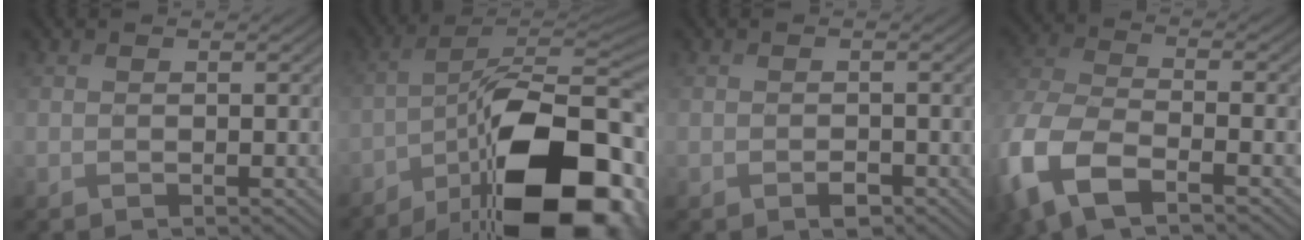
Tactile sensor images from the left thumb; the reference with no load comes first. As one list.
[{"total": 19.1, "force": [-10.1, 7.6, 14.4], "torque": [-0.206, -0.001, -0.162]}, {"total": 1.5, "force": [-0.9, 0.8, 0.9], "torque": [-0.016, -0.002, -0.015]}, {"total": 11.0, "force": [-5.4, 5.1, 8.2], "torque": [-0.208, -0.022, -0.112]}]